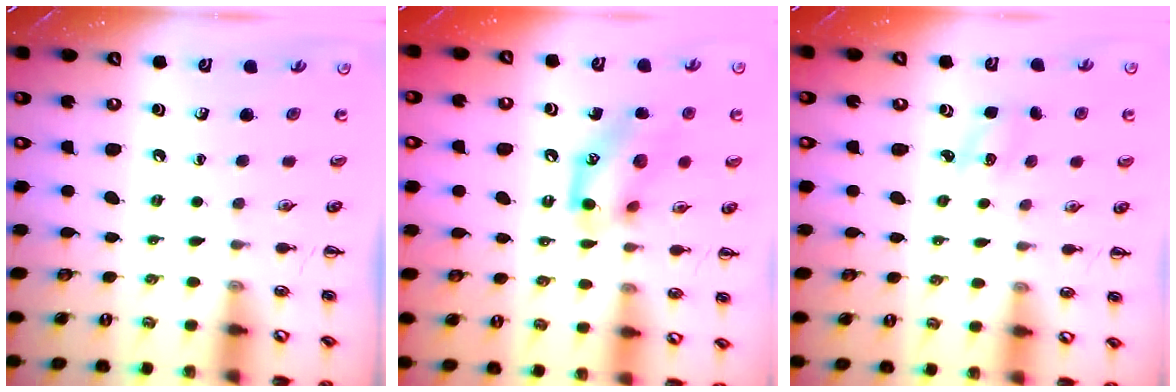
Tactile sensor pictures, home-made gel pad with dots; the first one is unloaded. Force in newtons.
{"total": 14.1, "press": 14.0, "slide": 1.1}
{"total": 1.8, "press": 1.7, "slide": 0.5}